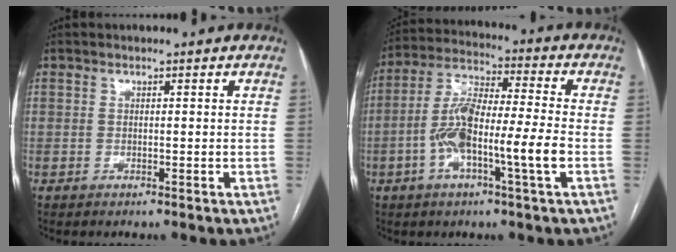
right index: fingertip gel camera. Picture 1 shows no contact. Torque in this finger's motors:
{"motor_torque": [1.66, -0.48, 0.58, 0.21]}